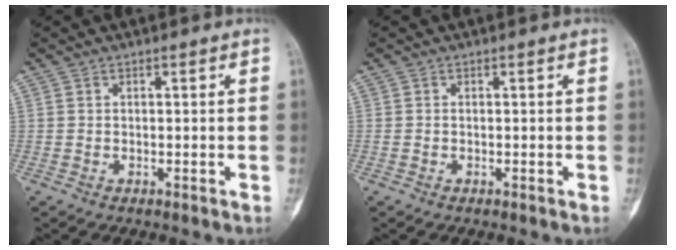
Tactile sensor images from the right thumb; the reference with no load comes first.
{"total": 0.0}